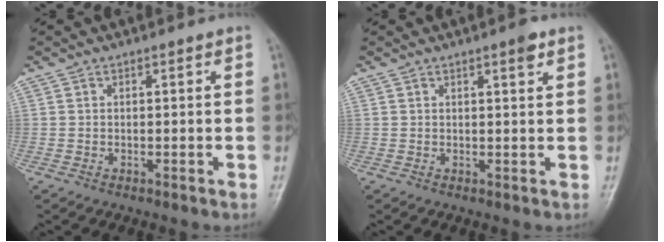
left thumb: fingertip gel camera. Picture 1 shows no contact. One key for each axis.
{"total": 2.1, "fx": 1.3, "fy": 0.4, "fz": 1.6, "tx": -0.024, "ty": -0.006, "tz": 0.017}